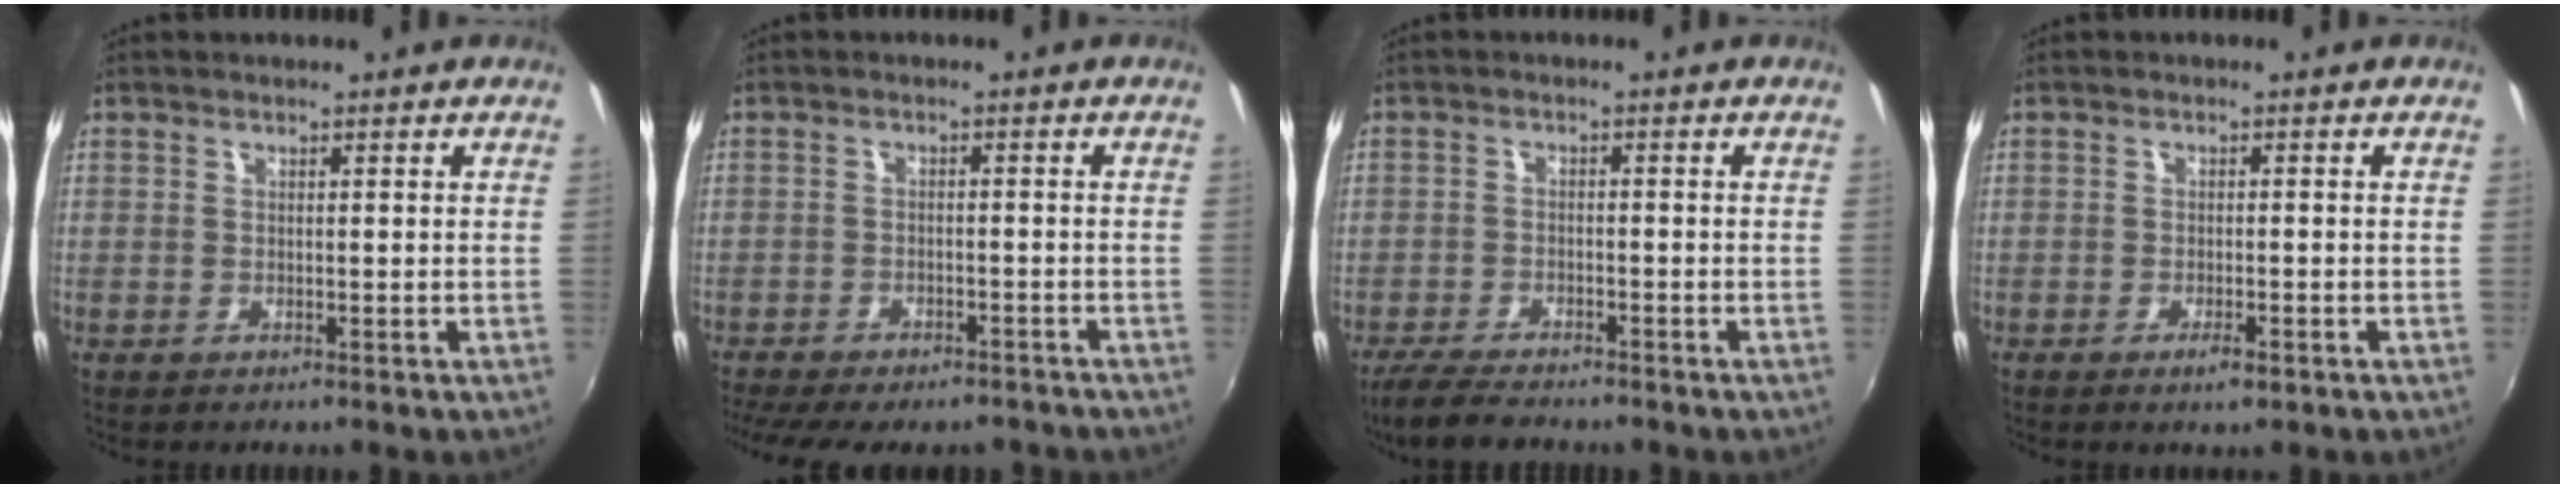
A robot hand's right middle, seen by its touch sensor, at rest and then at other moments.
{"total": 13.4, "force": [-11.4, 3.9, 5.9], "torque": [-0.127, -0.026, -0.155]}
{"total": 6.5, "force": [-5.6, 1.3, 2.9], "torque": [-0.082, -0.019, -0.101]}
{"total": 2.2, "force": [-1.3, 0.5, 1.7], "torque": [-0.033, -0.003, -0.021]}